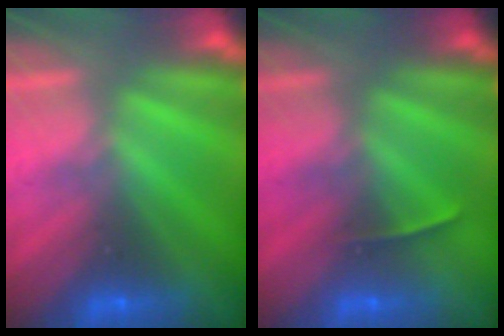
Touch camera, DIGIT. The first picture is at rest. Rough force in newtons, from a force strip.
{"total": 1.4}